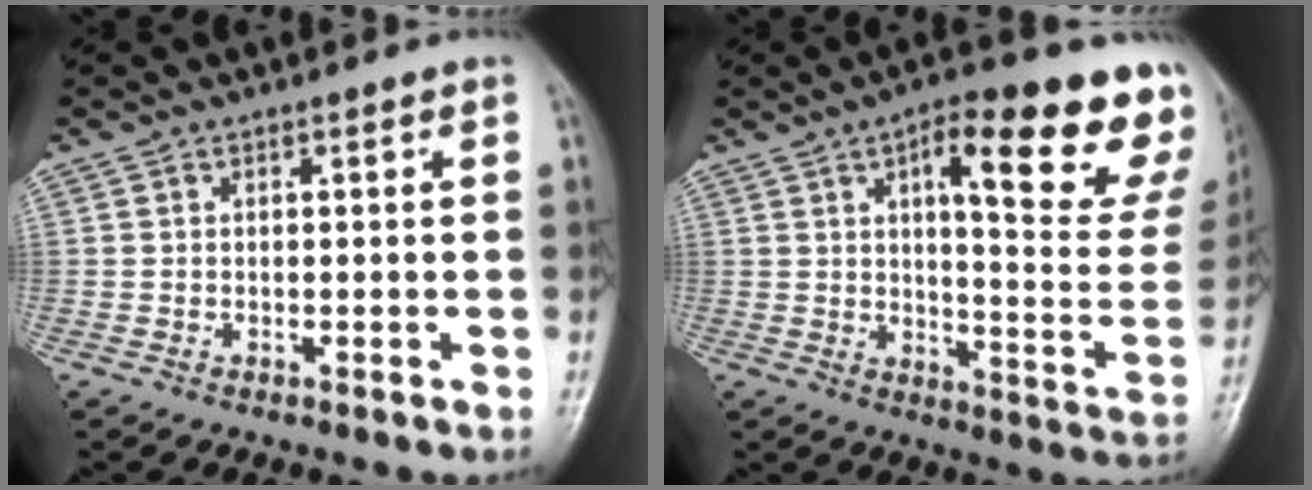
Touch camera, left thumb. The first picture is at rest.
{"total": 22.3, "force": [11.8, 6.3, 17.8], "torque": [-0.197, -0.043, 0.155]}